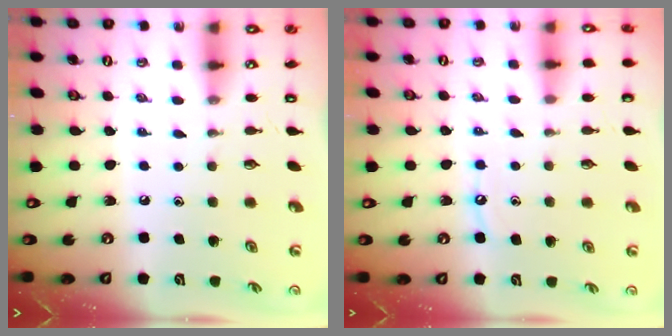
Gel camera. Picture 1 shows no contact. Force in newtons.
{"total": 6.2, "press": 6.2, "slide": 0.7}